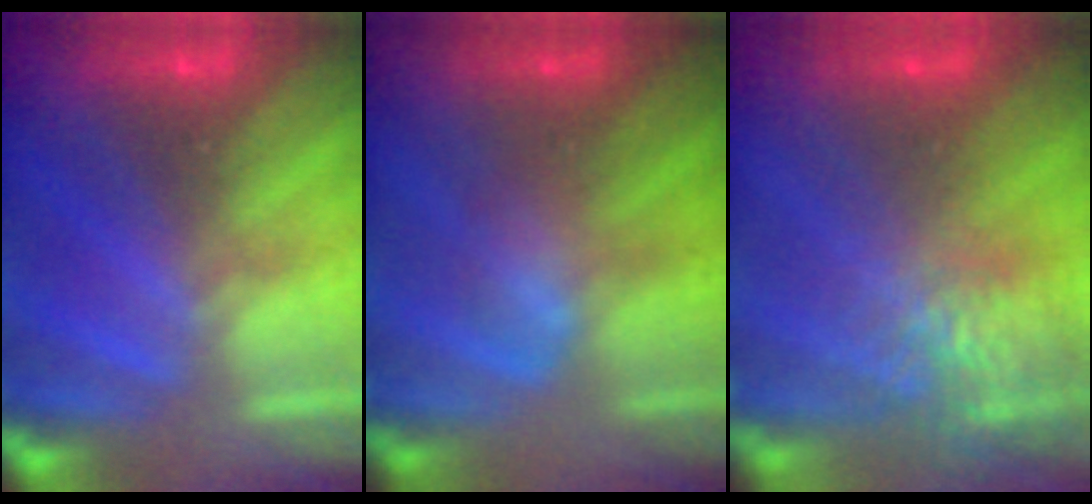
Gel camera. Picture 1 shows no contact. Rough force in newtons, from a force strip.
{"total": 2.8}
{"total": 5.5}